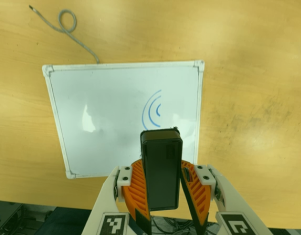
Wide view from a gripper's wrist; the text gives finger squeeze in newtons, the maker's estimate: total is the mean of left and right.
{"total": 8.2, "left": 9.1, "right": 7.2}